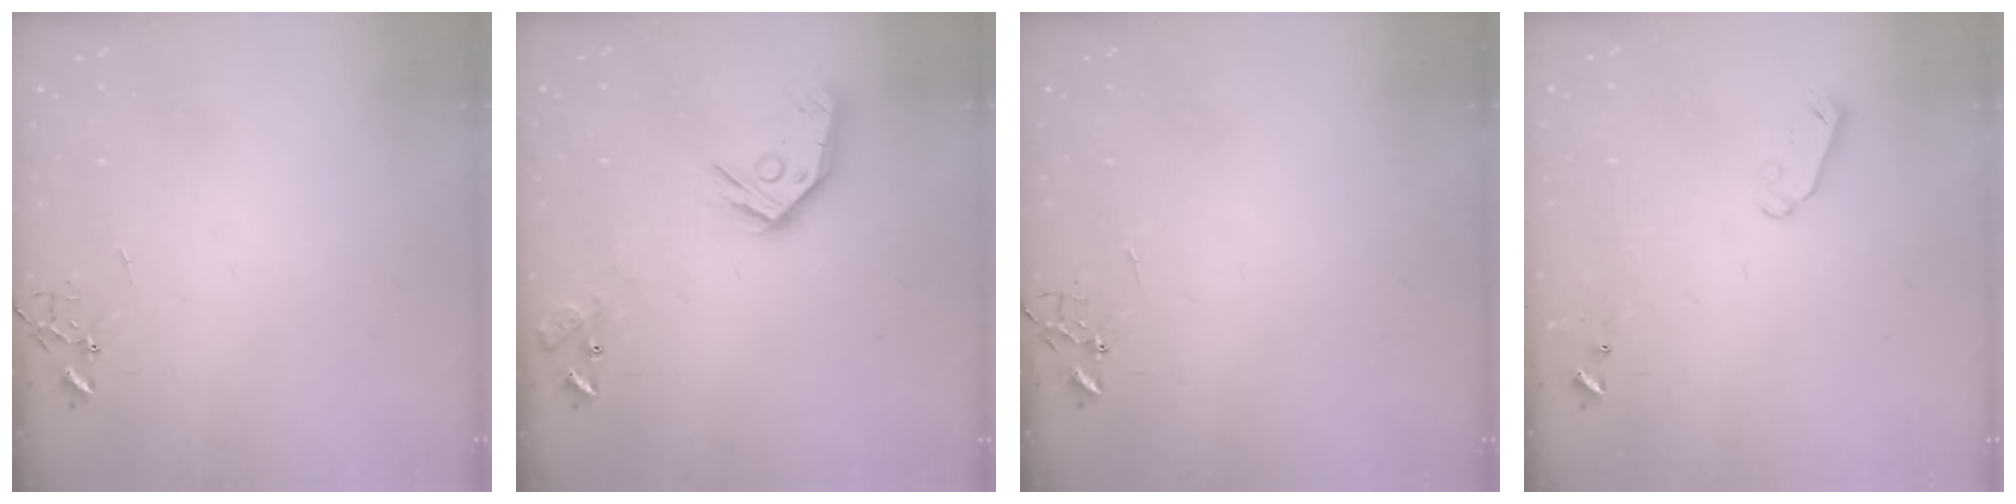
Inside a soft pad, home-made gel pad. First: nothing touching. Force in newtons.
{"total": 14.1, "press": 14.1, "slide": 1.1}
{"total": 0.0}
{"total": 4.1, "press": 4.0, "slide": 0.4}